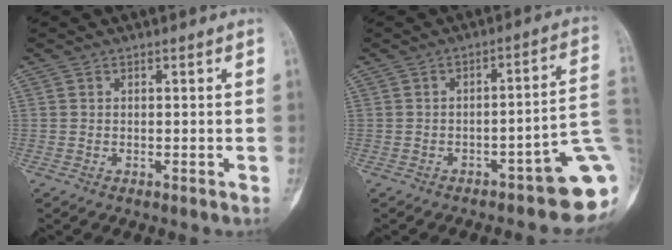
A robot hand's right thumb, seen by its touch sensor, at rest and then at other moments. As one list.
[{"total": 13.3, "force": [-5.4, 3.6, 11.6], "torque": [-0.088, 0.055, -0.063]}]